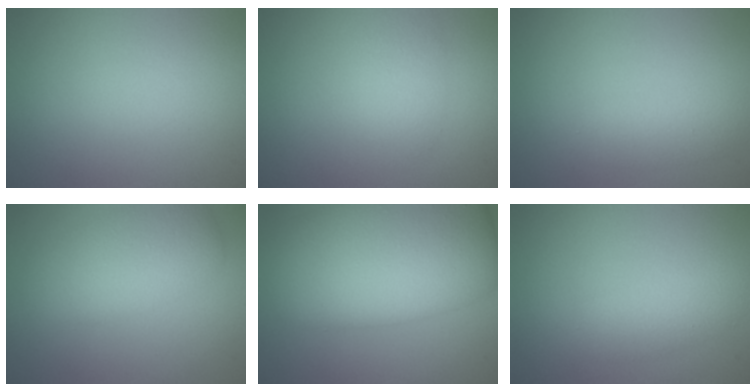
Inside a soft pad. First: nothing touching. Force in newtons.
{"total": 1.9, "press": 1.9, "slide": 0.1}
{"total": 1.8, "press": 1.8, "slide": 0.1}
{"total": 5.0, "press": 5.0, "slide": 0.2}
{"total": 12.7, "press": 12.6, "slide": 0.7}
{"total": 2.2, "press": 2.2, "slide": 0.1}